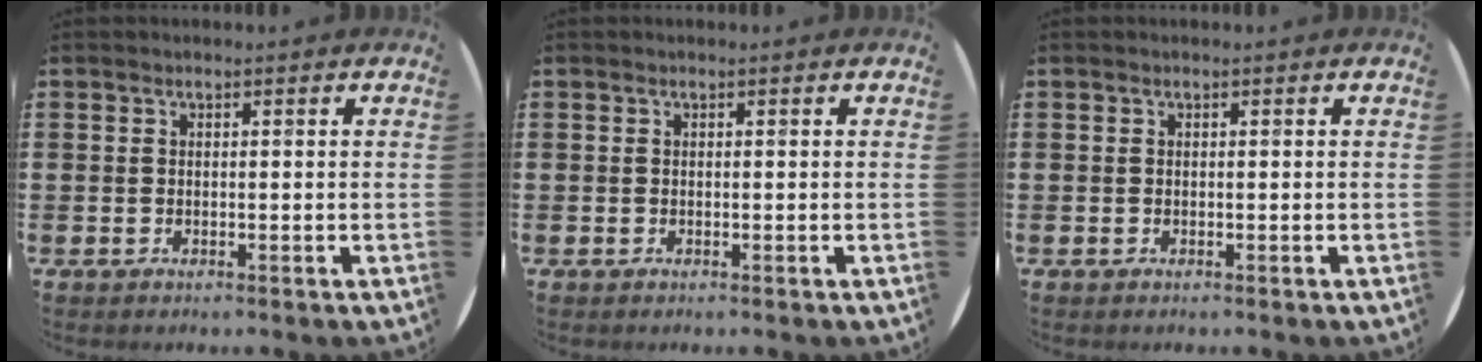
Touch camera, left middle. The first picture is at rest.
{"total": 0.0}
{"total": 0.0}